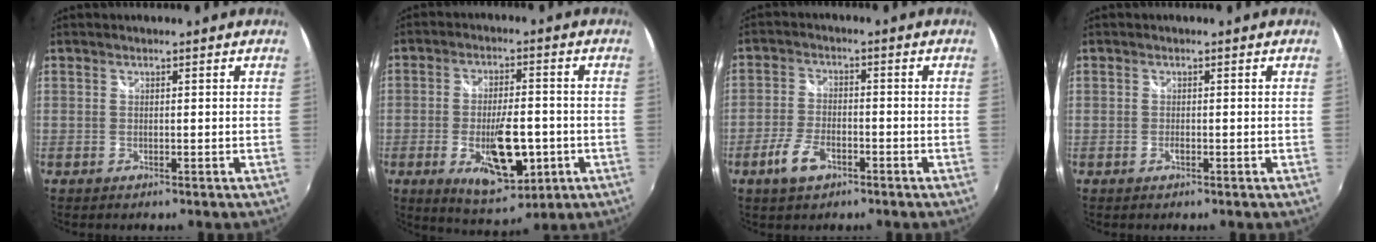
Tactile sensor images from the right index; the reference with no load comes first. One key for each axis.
{"total": 13.6, "fx": -4.1, "fy": 5.4, "fz": 11.7, "tx": -0.210, "ty": -0.020, "tz": -0.055}
{"total": 6.5, "fx": -3.7, "fy": 3.2, "fz": 4.3, "tx": -0.099, "ty": -0.004, "tz": -0.066}
{"total": 0.8, "fx": -0.4, "fy": 0.4, "fz": 0.5, "tx": -0.010, "ty": -0.002, "tz": -0.008}